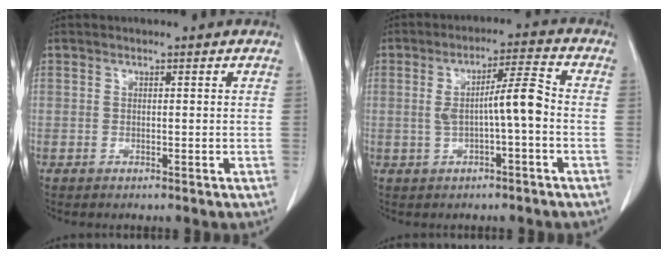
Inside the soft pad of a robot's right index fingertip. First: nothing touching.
{"total": 6.6, "force": [-0.5, 0.5, 6.6], "torque": [-0.112, 0.018, -0.007]}